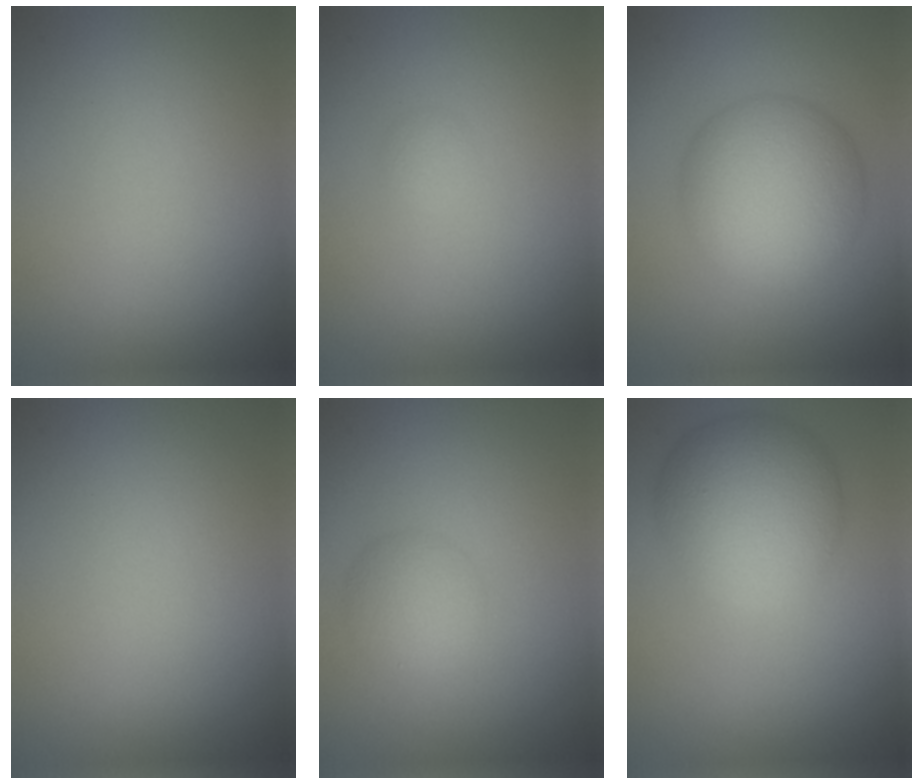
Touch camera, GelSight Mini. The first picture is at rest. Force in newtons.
{"total": 0.8, "press": 0.8, "slide": 0.1}
{"total": 8.3, "press": 8.3, "slide": 0.2}
{"total": 0.0}
{"total": 2.8, "press": 2.8, "slide": 0.1}
{"total": 8.1, "press": 8.1, "slide": 0.2}